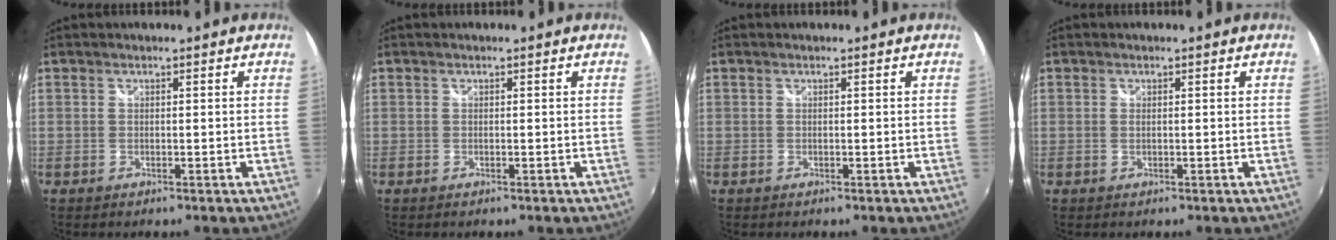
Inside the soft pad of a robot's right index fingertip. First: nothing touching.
{"total": 0.0}
{"total": 0.0}
{"total": 0.6, "force": [0.1, 0.2, 0.5], "torque": [-0.012, 0.000, 0.000]}